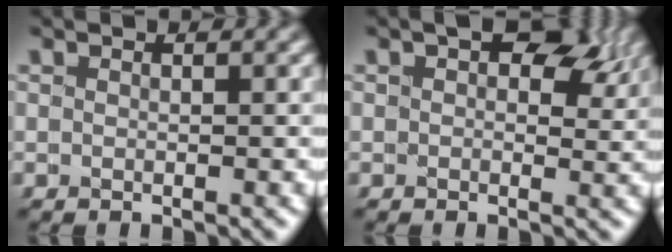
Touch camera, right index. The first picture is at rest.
{"total": 4.0, "force": [2.1, 2.3, 2.4], "torque": [-0.026, 0.011, 0.022]}